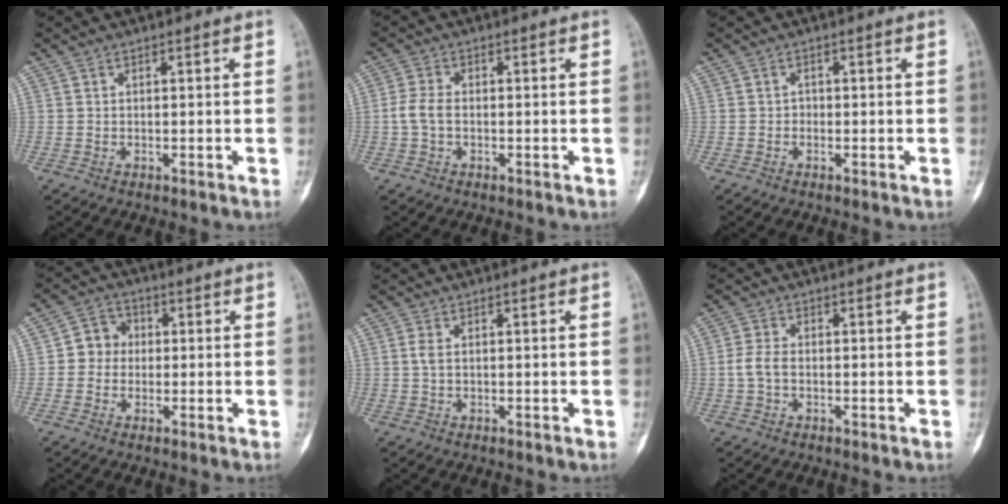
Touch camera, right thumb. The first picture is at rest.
{"total": 3.6, "force": [-0.6, 2.2, 2.9], "torque": [-0.068, 0.007, -0.017]}
{"total": 0.7, "force": [-0.3, 0.6, 0.2], "torque": [0.006, 0.005, -0.010]}
{"total": 5.3, "force": [-0.1, 4.8, 2.2], "torque": [-0.008, 0.014, -0.014]}
{"total": 1.4, "force": [0.2, 0.7, 1.2], "torque": [-0.031, 0.002, 0.003]}
{"total": 3.2, "force": [-0.6, 1.9, 2.6], "torque": [-0.061, 0.008, -0.015]}